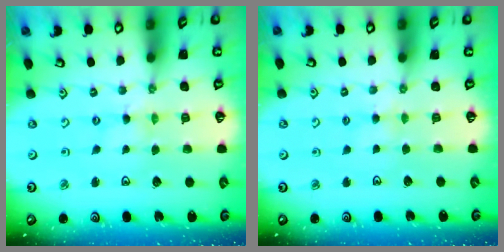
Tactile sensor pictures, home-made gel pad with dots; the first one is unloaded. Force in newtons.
{"total": 3.1, "press": 3.0, "slide": 0.4}